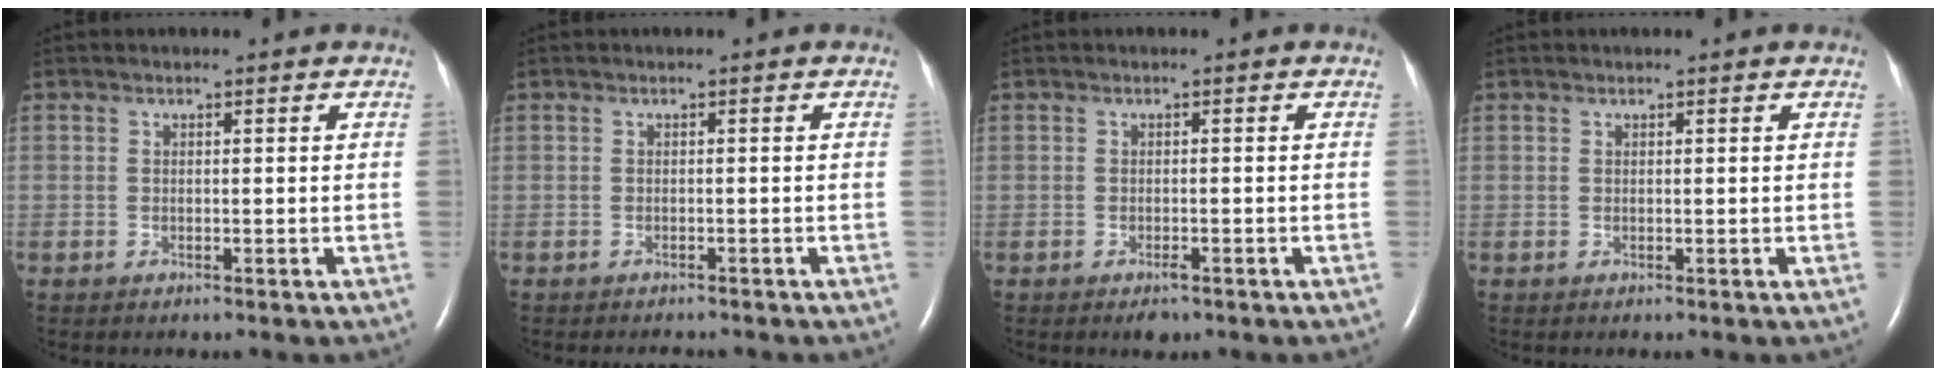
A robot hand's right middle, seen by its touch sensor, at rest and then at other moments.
{"total": 2.8, "force": [-2.5, 0.8, 0.9], "torque": [-0.014, -0.005, -0.026]}
{"total": 1.8, "force": [-1.2, 0.7, 1.1], "torque": [-0.018, -0.001, -0.012]}
{"total": 0.0}